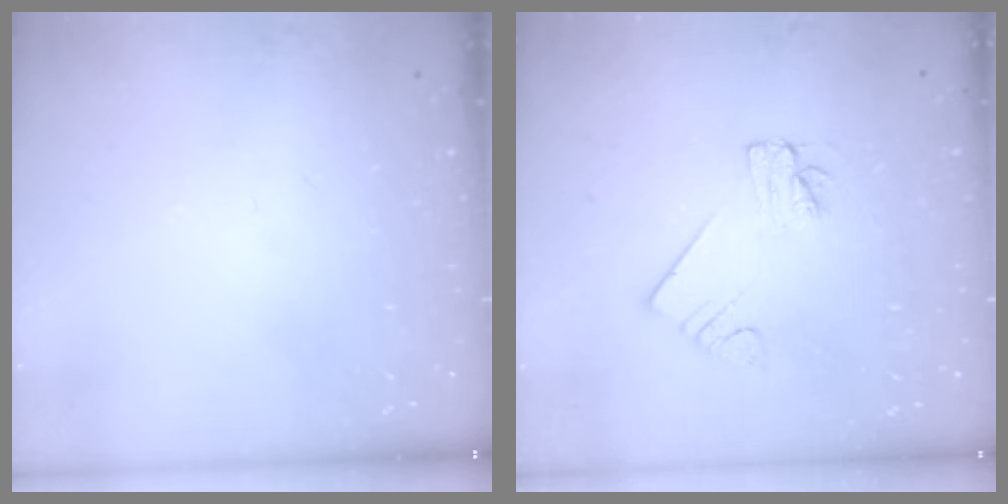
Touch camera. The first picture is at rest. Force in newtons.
{"total": 2.2, "press": 2.2, "slide": 0.1}